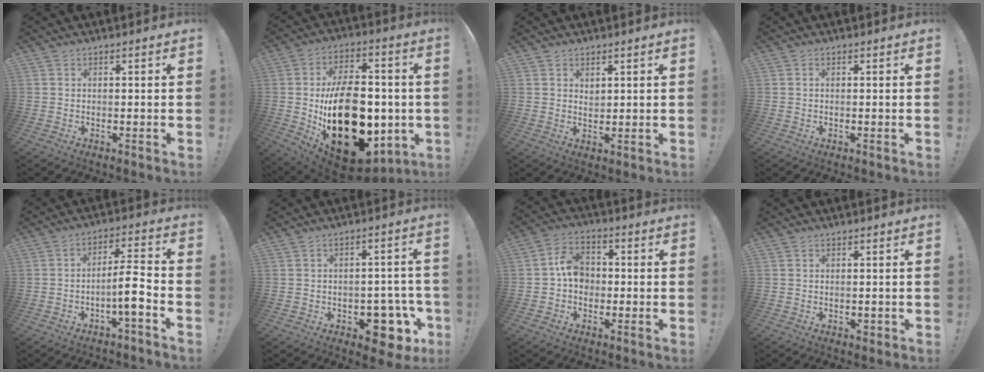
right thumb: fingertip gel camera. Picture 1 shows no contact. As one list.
[{"total": 29.1, "force": [-3.9, 17.5, 22.9], "torque": [-0.385, 0.020, -0.037]}, {"total": 2.3, "force": [1.7, 1.5, 0.4], "torque": [0.003, -0.011, 0.029]}, {"total": 0.0}, {"total": 8.6, "force": [-3.4, 2.1, 7.6], "torque": [-0.119, 0.020, -0.059]}, {"total": 9.8, "force": [-4.6, 6.0, 6.3], "torque": [-0.049, 0.033, -0.071]}, {"total": 8.3, "force": [-0.7, 6.5, 5.1], "torque": [-0.088, 0.021, -0.008]}, {"total": 1.1, "force": [-0.1, 0.9, 0.6], "torque": [-0.007, 0.000, 0.000]}]